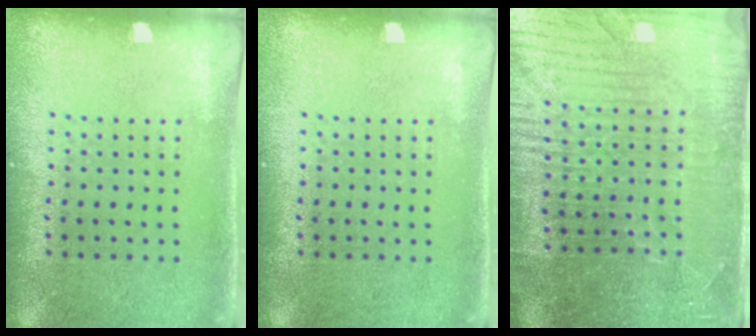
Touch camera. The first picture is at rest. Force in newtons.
{"total": 0.0}
{"total": 4.9, "press": 4.4, "slide": 2.0}